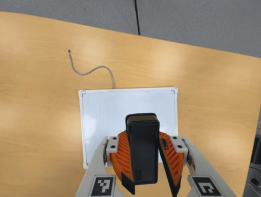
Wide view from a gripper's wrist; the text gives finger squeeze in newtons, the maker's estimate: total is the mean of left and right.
{"total": 9.2, "left": 9.7, "right": 8.6}